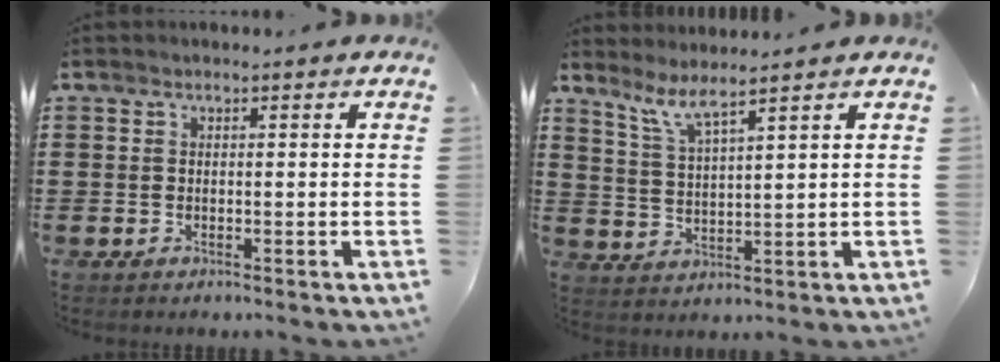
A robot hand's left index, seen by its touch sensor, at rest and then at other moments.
{"total": 4.6, "force": [4.0, -0.2, 2.3], "torque": [-0.059, -0.019, 0.070]}